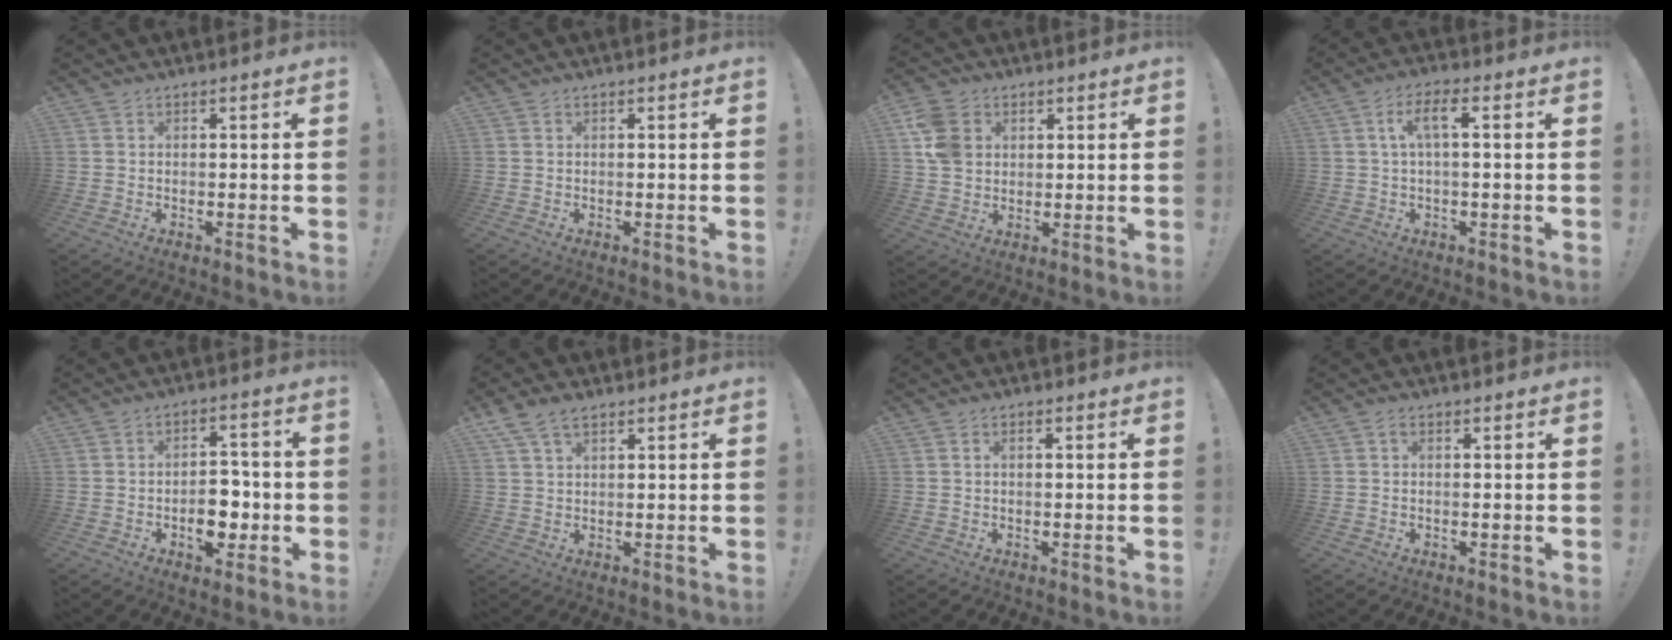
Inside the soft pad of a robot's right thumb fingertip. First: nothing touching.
{"total": 0.0}
{"total": 10.1, "force": [3.3, 7.9, 5.4], "torque": [-0.107, 0.002, 0.065]}
{"total": 6.2, "force": [1.1, 1.7, 5.9], "torque": [-0.114, 0.004, 0.014]}
{"total": 9.3, "force": [-2.7, 6.2, 6.4], "torque": [-0.093, 0.022, -0.040]}
{"total": 5.5, "force": [3.4, 2.7, 3.3], "torque": [-0.069, -0.005, 0.068]}
{"total": 1.1, "force": [0.3, 0.6, 1.0], "torque": [-0.016, 0.002, 0.003]}
{"total": 0.9, "force": [0.3, 0.4, 0.8], "torque": [-0.017, 0.002, 0.004]}